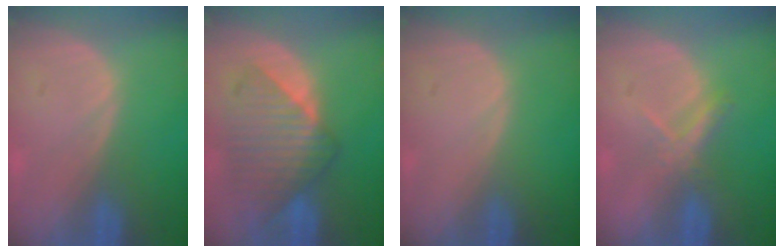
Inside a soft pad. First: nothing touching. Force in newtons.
{"total": 8.6, "press": 8.2, "slide": 2.6}
{"total": 0.0}
{"total": 3.1, "press": 2.9, "slide": 0.9}